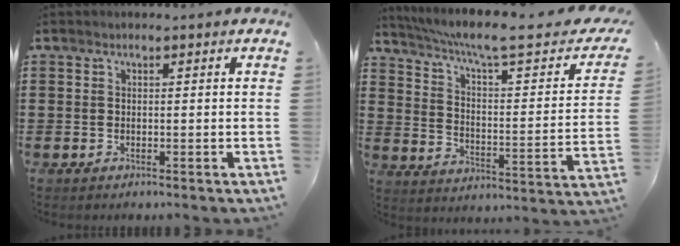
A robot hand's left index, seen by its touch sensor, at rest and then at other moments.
{"total": 7.8, "force": [5.5, 0.5, 5.6], "torque": [-0.121, -0.035, 0.082]}